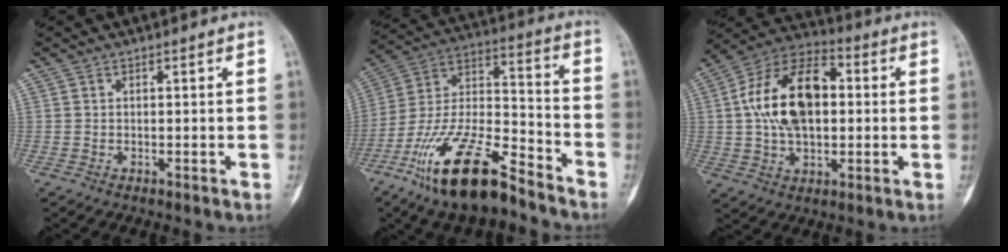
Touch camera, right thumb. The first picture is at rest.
{"total": 20.7, "force": [-13.9, 6.7, 13.8], "torque": [-0.275, 0.068, -0.255]}
{"total": 17.8, "force": [1.8, 10.6, 14.2], "torque": [-0.233, 0.024, 0.025]}